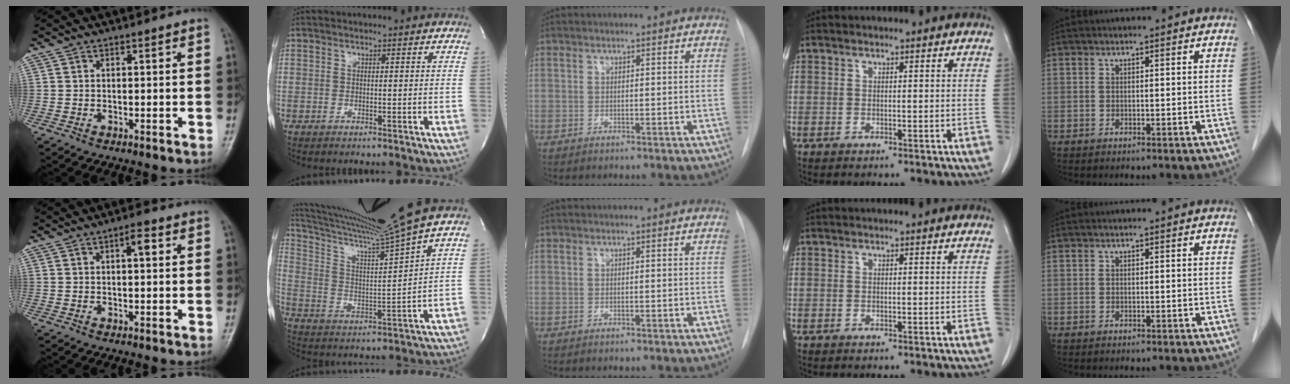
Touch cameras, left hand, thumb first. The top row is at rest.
{"thumb": {"total": 2.7, "force": [1.0, 0.9, 2.3], "torque": [-0.033, 0.002, 0.014]}, "index": {"total": 15.6, "force": [13.4, -4.0, 7.0], "torque": [-0.132, -0.045, 0.222]}}